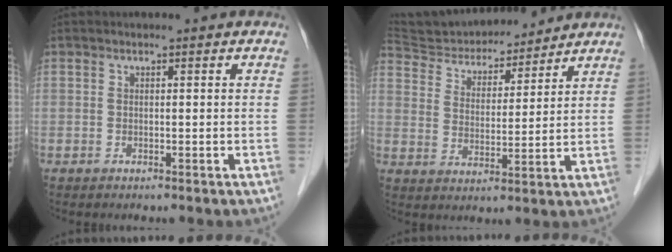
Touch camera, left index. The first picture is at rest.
{"total": 15.3, "force": [14.4, 4.0, 3.4], "torque": [-0.061, 0.013, 0.242]}